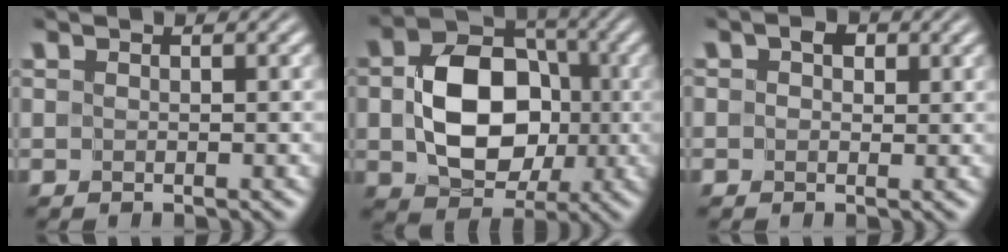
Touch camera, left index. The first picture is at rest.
{"total": 8.5, "force": [-0.4, 6.4, 5.6], "torque": [-0.100, -0.004, -0.001]}
{"total": 1.0, "force": [0.5, 0.8, 0.5], "torque": [-0.002, 0.001, 0.001]}